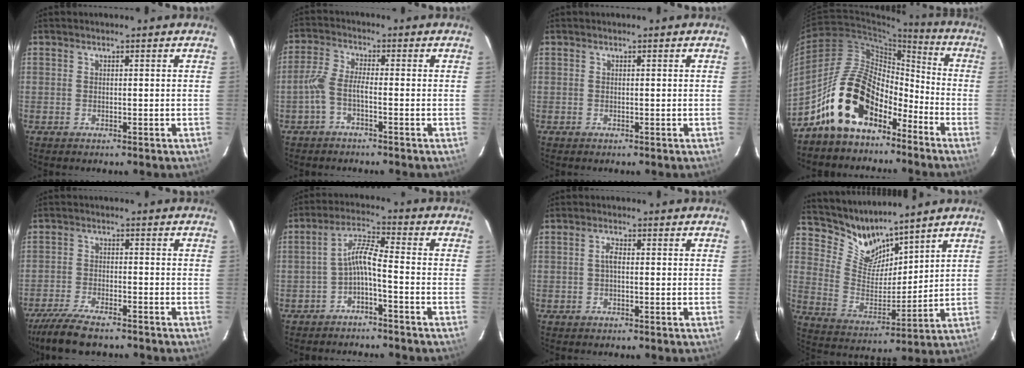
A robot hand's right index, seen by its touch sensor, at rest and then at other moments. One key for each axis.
{"total": 3.8, "fx": -1.8, "fy": 0.9, "fz": 3.2, "tx": -0.081, "ty": 0.009, "tz": -0.038}
{"total": 0.0}
{"total": 16.3, "fx": -10.4, "fy": 8.7, "fz": 9.0, "tx": -0.168, "ty": 0.025, "tz": -0.183}
{"total": 10.6, "fx": -9.0, "fy": 2.4, "fz": 5.0, "tx": -0.125, "ty": -0.025, "tz": -0.157}
{"total": 5.5, "fx": -2.6, "fy": 0.5, "fz": 4.8, "tx": -0.115, "ty": 0.017, "tz": -0.048}
{"total": 1.7, "fx": -0.1, "fy": 0.7, "fz": 1.5, "tx": -0.031, "ty": 0.007, "tz": -0.004}
{"total": 9.8, "fx": 9.0, "fy": 3.1, "fz": 2.4, "tx": -0.057, "ty": -0.008, "tz": 0.180}